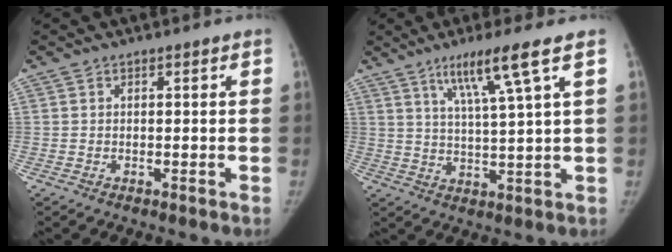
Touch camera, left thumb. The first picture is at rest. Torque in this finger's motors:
{"motor_torque": [0.44, -0.03, 1.10, -0.49, 0.09]}